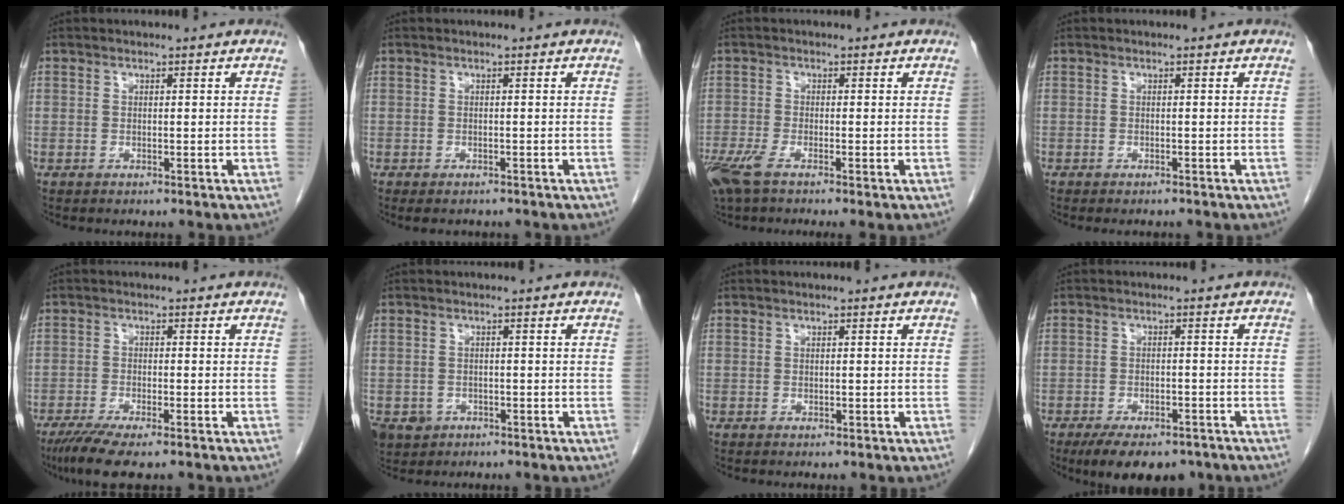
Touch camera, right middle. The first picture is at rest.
{"total": 2.6, "force": [-2.2, 0.9, 1.0], "torque": [-0.010, -0.005, -0.025]}
{"total": 5.0, "force": [-3.2, 0.8, 3.7], "torque": [-0.074, -0.015, -0.062]}
{"total": 1.8, "force": [-1.6, 0.3, 0.7], "torque": [-0.012, -0.004, -0.018]}
{"total": 6.9, "force": [-5.1, 1.0, 4.6], "torque": [-0.077, -0.016, -0.083]}
{"total": 5.4, "force": [-2.7, 4.4, 1.4], "torque": [-0.032, 0.001, -0.038]}
{"total": 0.0}
{"total": 10.3, "force": [-7.8, 4.1, 5.4], "torque": [-0.074, -0.004, -0.113]}